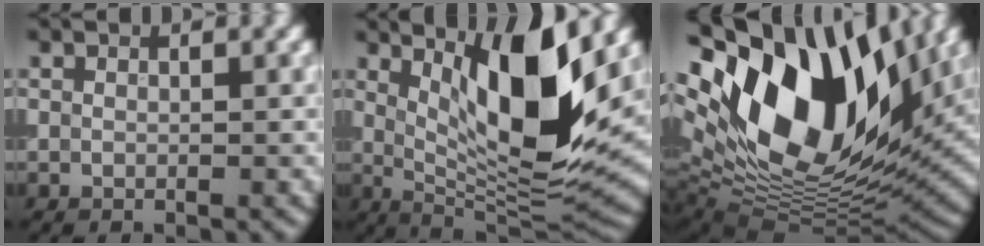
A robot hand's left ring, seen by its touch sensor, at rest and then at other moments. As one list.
[{"total": 11.2, "force": [3.7, 3.0, 10.1], "torque": [-0.161, -0.016, 0.073]}, {"total": 19.2, "force": [6.9, 10.7, 14.3], "torque": [-0.292, 0.015, 0.118]}]